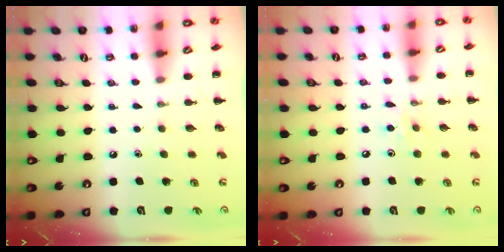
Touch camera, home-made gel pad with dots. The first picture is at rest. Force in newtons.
{"total": 5.4, "press": 5.1, "slide": 1.9}